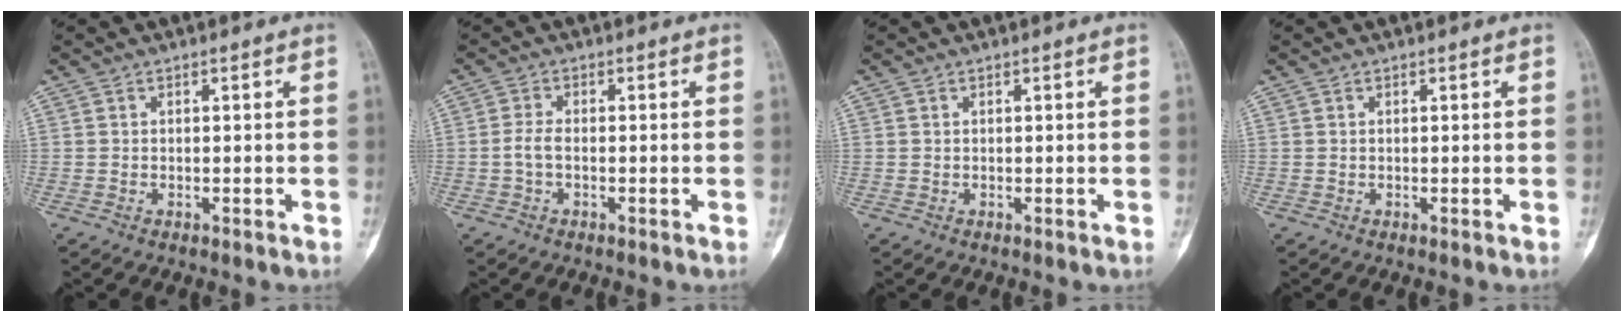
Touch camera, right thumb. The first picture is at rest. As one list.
[{"total": 2.4, "force": [-0.5, 1.1, 2.0], "torque": [-0.047, 0.003, -0.013]}, {"total": 0.0}, {"total": 0.0}]